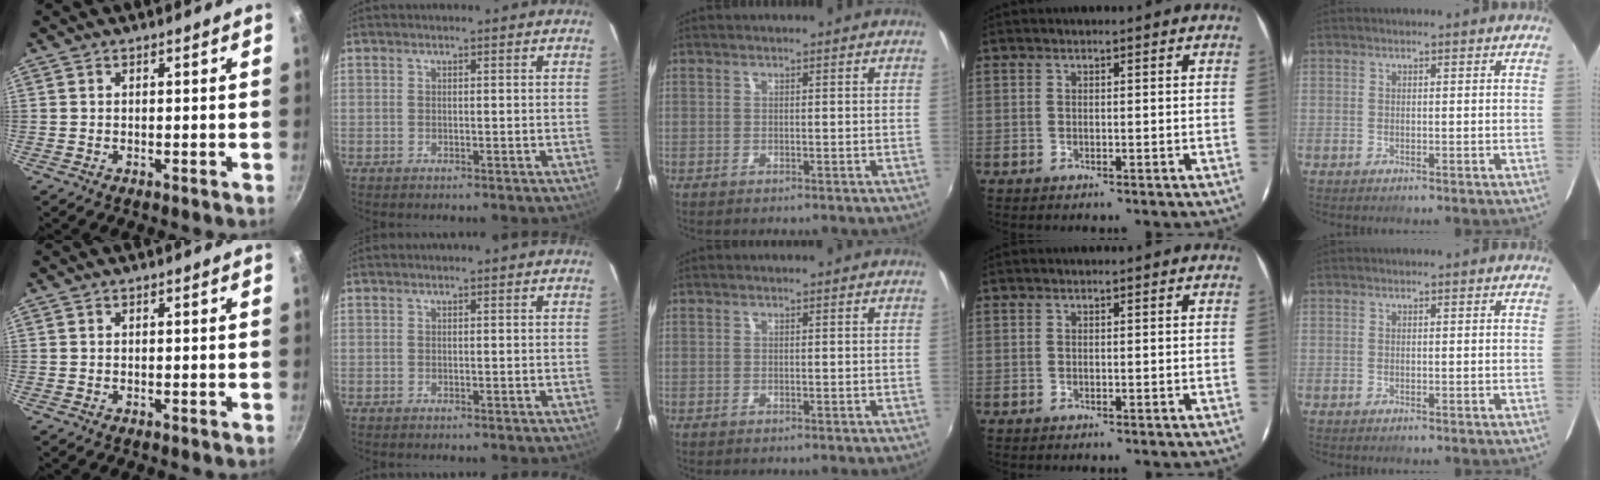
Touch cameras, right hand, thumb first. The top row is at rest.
{}